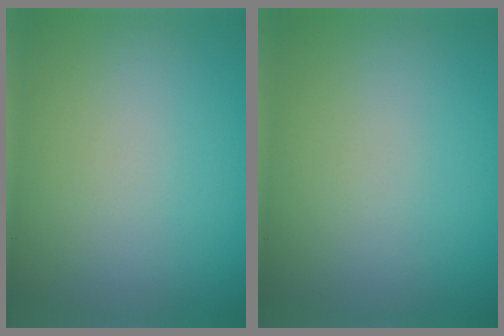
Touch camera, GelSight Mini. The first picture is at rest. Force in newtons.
{"total": 0.0}